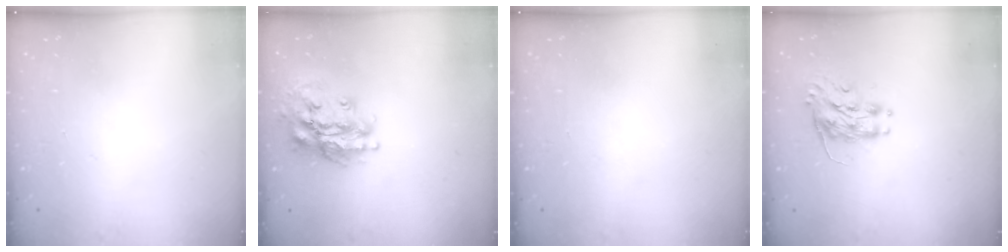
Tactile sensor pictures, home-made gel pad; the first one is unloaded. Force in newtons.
{"total": 17.4, "press": 17.3, "slide": 2.4}
{"total": 0.0}
{"total": 8.2, "press": 8.2, "slide": 0.3}